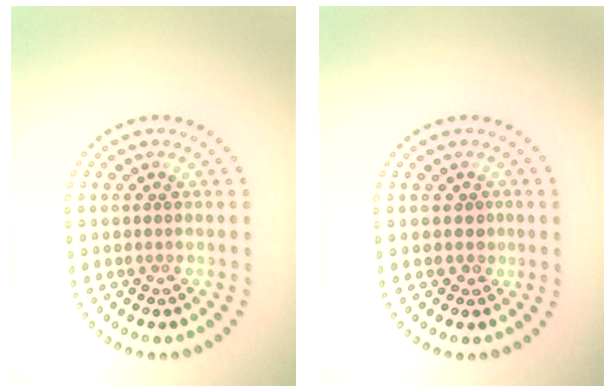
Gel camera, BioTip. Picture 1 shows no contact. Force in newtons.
{"total": 0.8, "press": 0.4, "slide": 0.7}